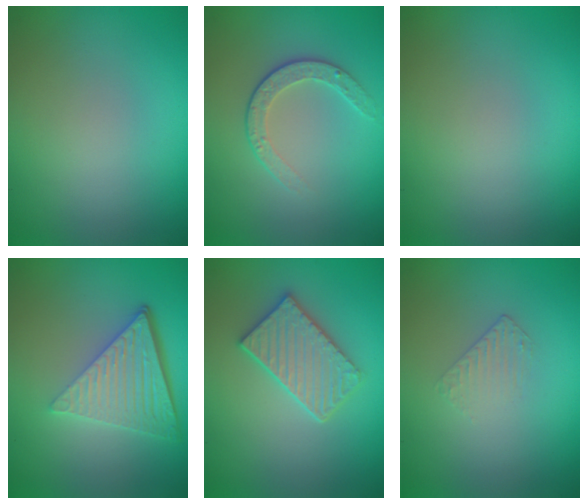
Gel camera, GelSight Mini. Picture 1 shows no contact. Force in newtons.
{"total": 2.2, "press": 1.6, "slide": 1.5}
{"total": 0.0}
{"total": 6.5, "press": 4.3, "slide": 4.9}
{"total": 3.8, "press": 3.5, "slide": 1.4}
{"total": 0.9, "press": 0.2, "slide": 0.9}